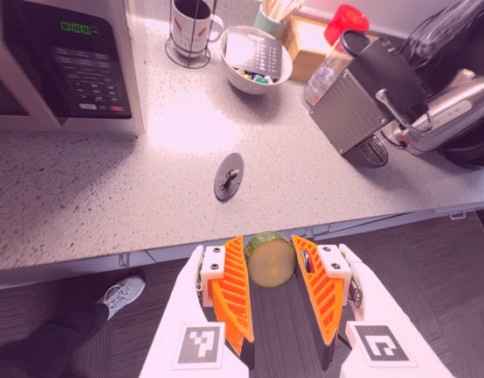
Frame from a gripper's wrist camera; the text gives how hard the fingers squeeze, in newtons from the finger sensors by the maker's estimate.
{"total": 8.1, "left": 7.6, "right": 8.6}